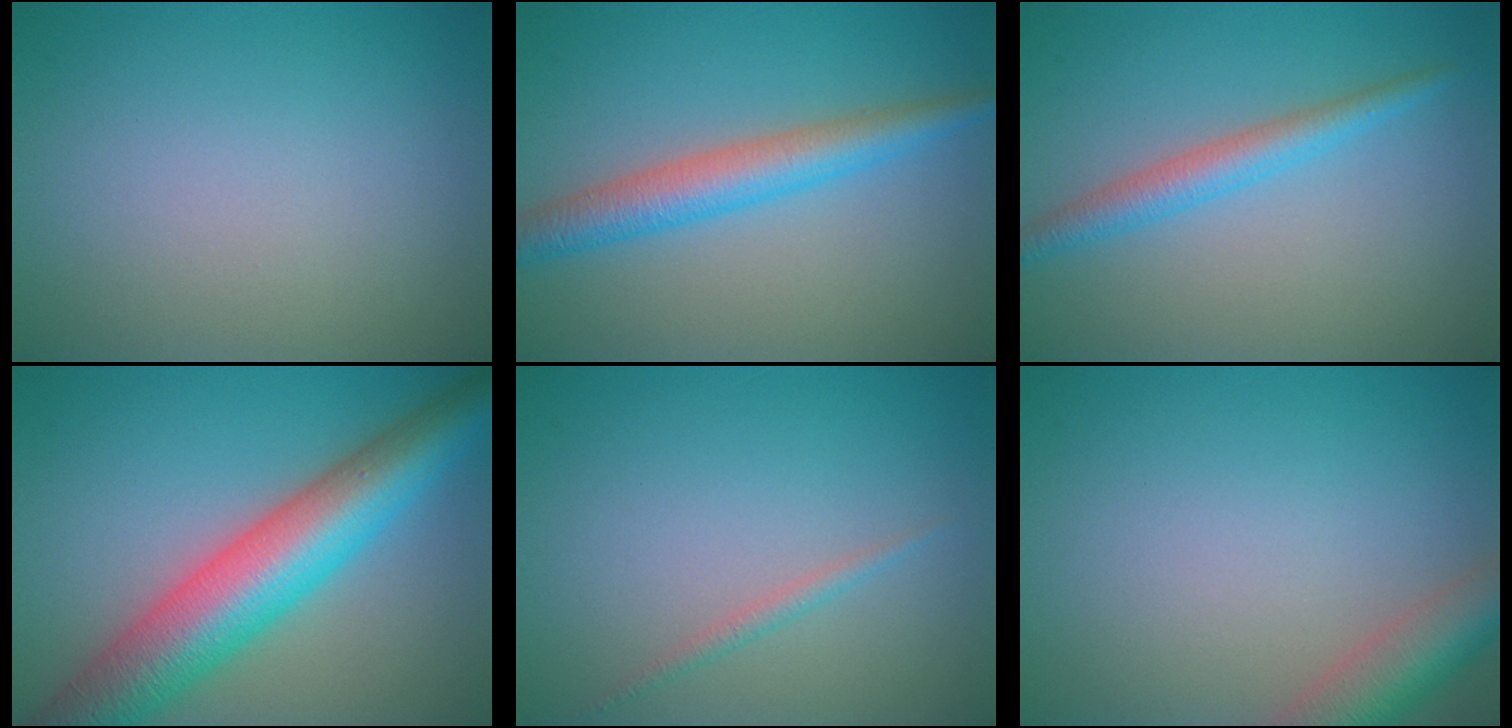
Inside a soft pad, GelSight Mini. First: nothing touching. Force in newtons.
{"total": 4.3, "press": 4.3, "slide": 0.1}
{"total": 2.7, "press": 2.7, "slide": 0.1}
{"total": 10.3, "press": 10.3, "slide": 0.1}
{"total": 1.0, "press": 1.0, "slide": 0.1}
{"total": 4.7, "press": 4.7, "slide": 0.4}